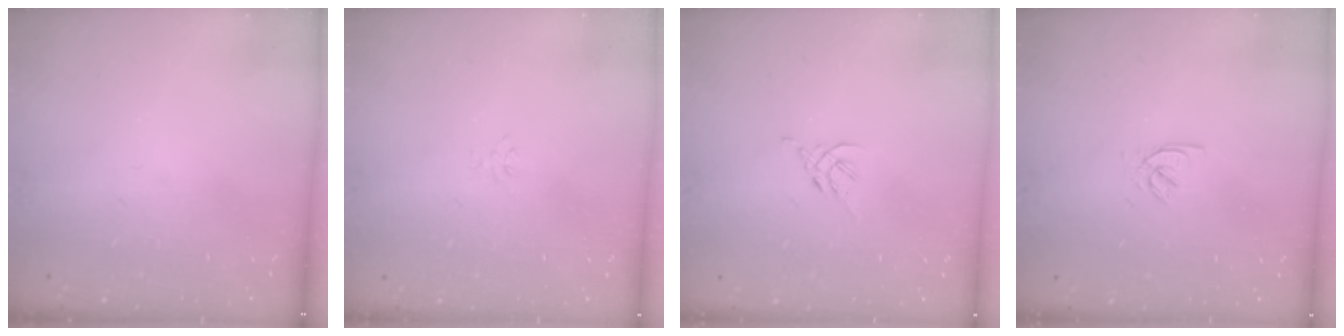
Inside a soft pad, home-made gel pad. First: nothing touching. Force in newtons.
{"total": 2.6, "press": 2.6, "slide": 0.3}
{"total": 2.7, "press": 2.6, "slide": 0.7}
{"total": 2.3, "press": 2.2, "slide": 0.3}